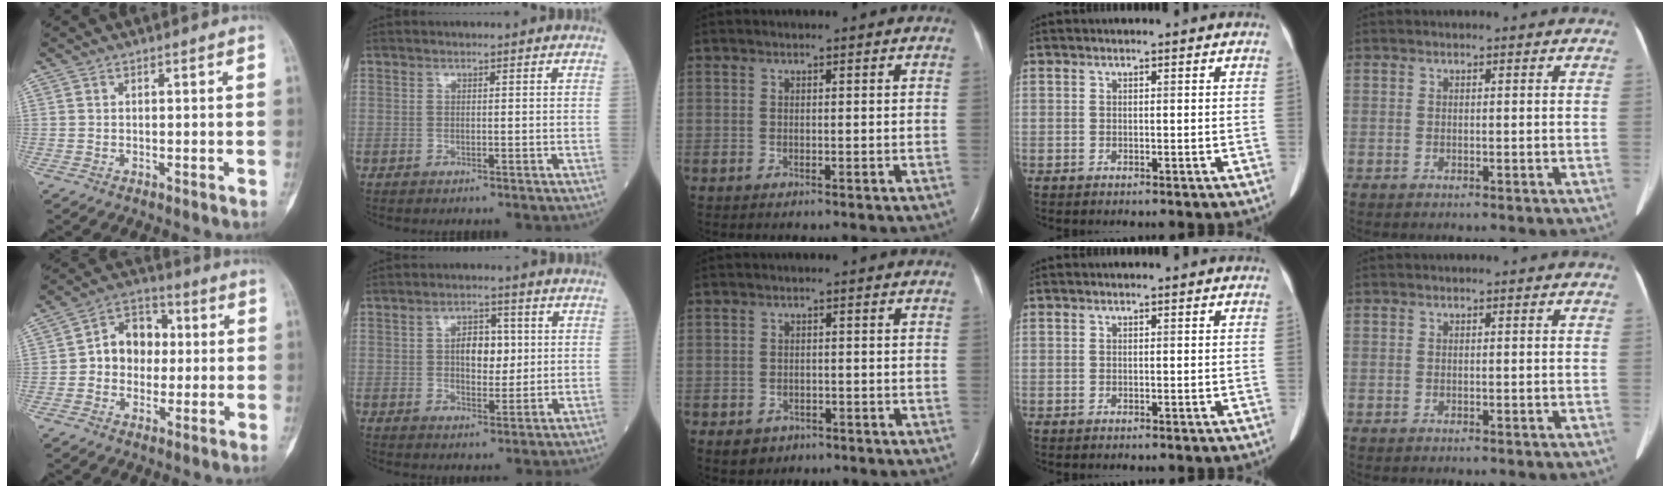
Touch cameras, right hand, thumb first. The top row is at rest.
{"thumb": {"total": 10.1, "force": [0.5, 8.0, 6.1], "torque": [-0.055, 0.026, -0.003]}, "index": {"total": 5.7, "force": [0.8, 3.1, 4.7], "torque": [-0.072, 0.009, 0.015]}, "middle": {"total": 2.9, "force": [-1.7, 2.3, 0.6], "torque": [-0.008, 0.006, -0.016]}}